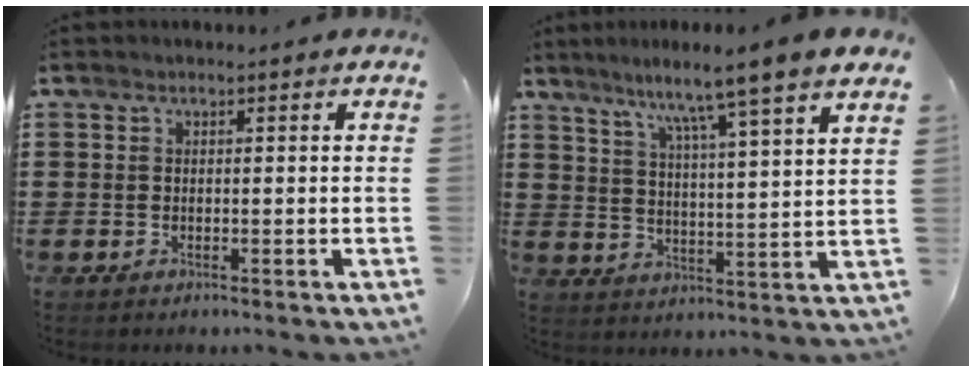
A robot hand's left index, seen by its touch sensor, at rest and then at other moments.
{"total": 6.8, "force": [5.8, -1.6, 3.1], "torque": [-0.078, -0.047, 0.087]}